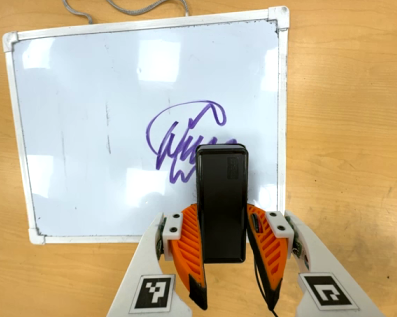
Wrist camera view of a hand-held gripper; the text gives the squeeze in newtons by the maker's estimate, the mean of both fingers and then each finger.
{"total": 4.3, "left": 2.9, "right": 5.8}